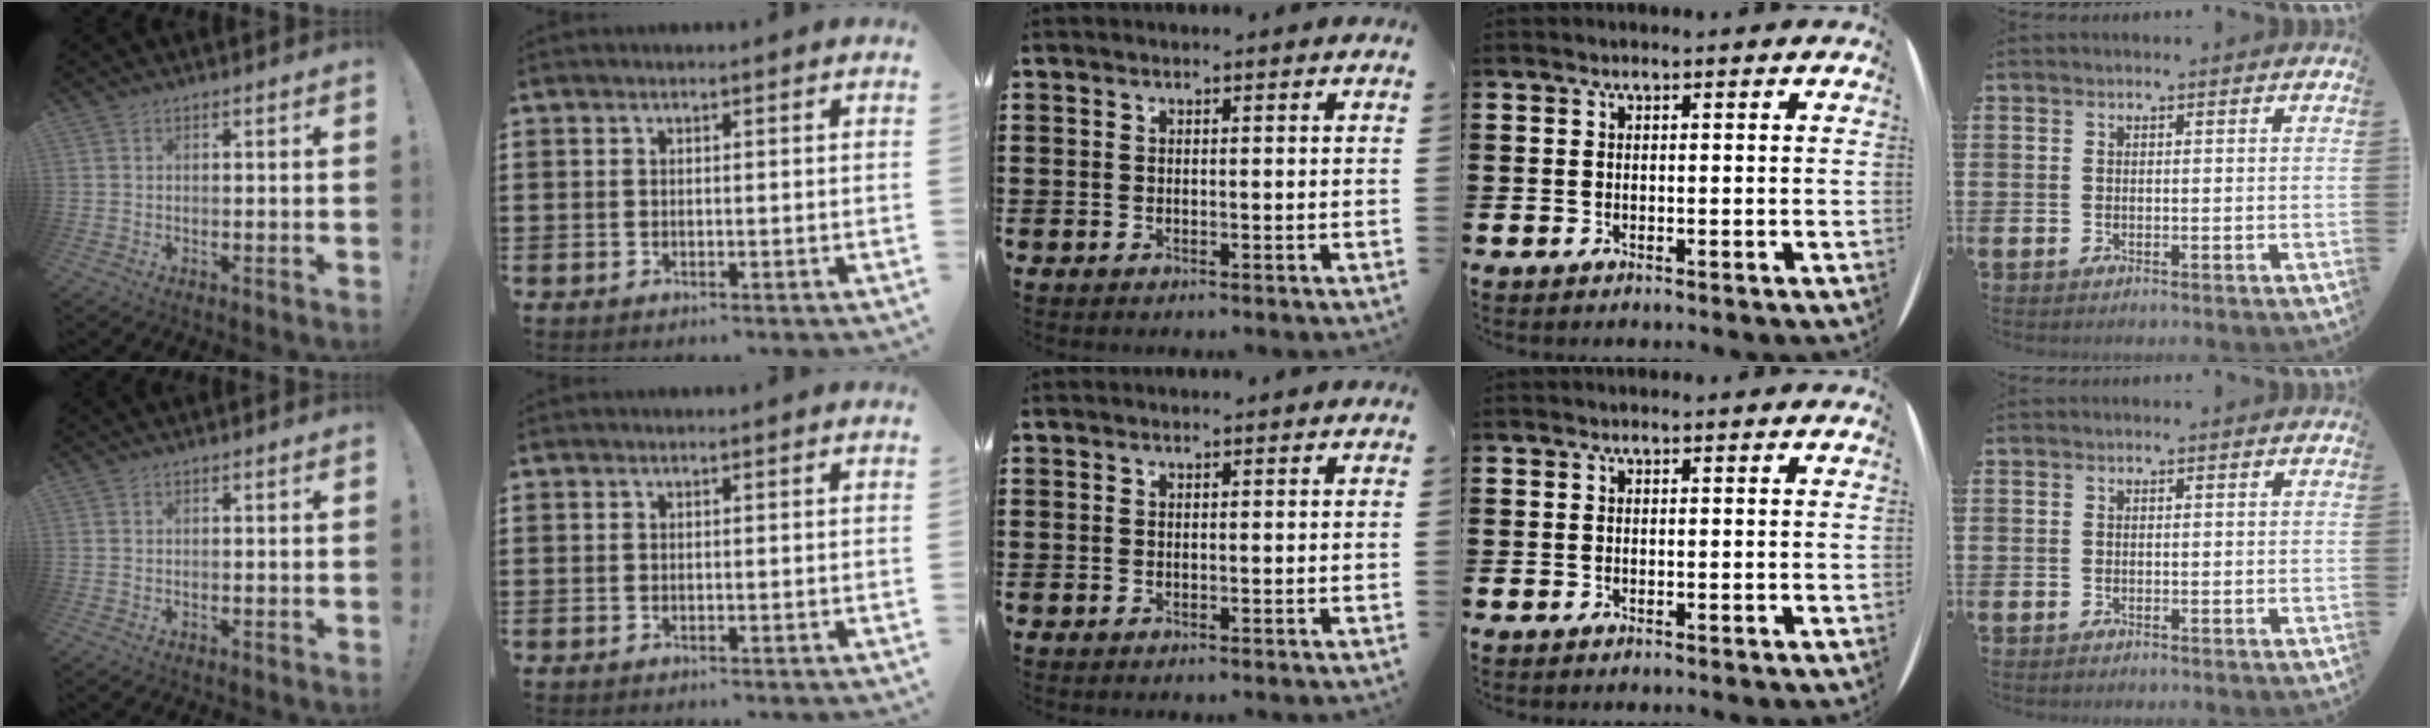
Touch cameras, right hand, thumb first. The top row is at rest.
{}